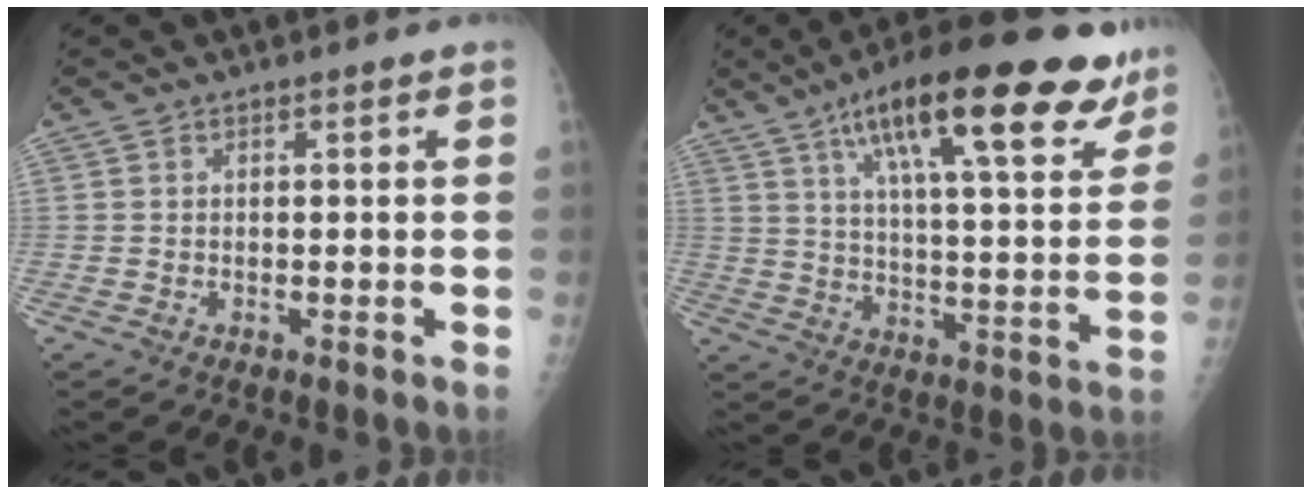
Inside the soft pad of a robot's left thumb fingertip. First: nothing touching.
{"total": 24.8, "force": [14.7, 7.0, 18.7], "torque": [-0.257, -0.031, 0.222]}